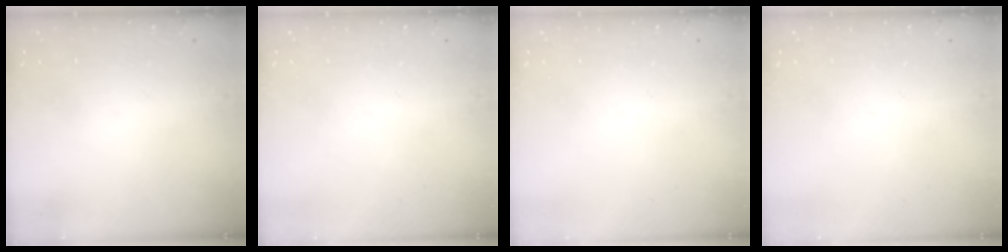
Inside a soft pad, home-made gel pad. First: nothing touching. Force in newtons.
{"total": 0.0}
{"total": 0.0}
{"total": 0.0}